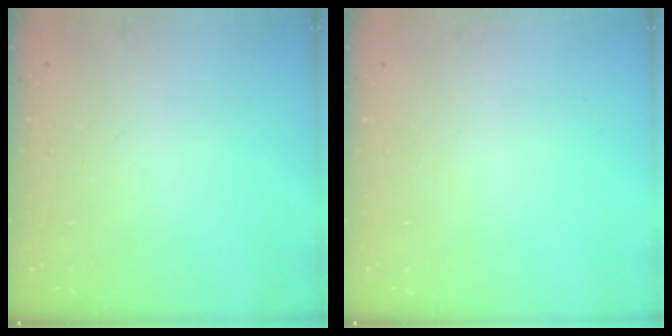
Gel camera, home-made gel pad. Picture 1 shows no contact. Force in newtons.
{"total": 0.0}